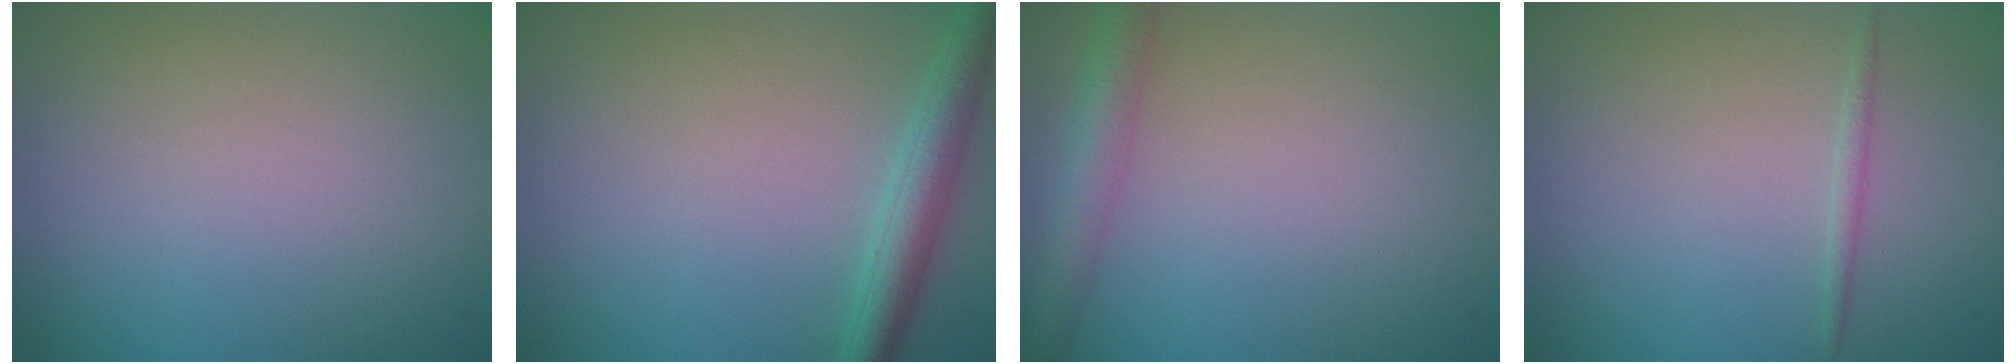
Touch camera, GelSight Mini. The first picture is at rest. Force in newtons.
{"total": 3.3, "press": 3.3, "slide": 0.1}
{"total": 3.2, "press": 3.2, "slide": 0.1}
{"total": 0.8, "press": 0.8, "slide": 0.0}